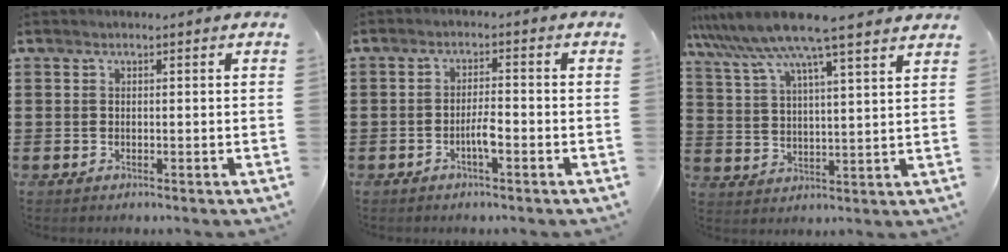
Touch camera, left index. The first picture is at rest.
{"total": 3.2, "force": [-1.4, 0.6, 2.8], "torque": [-0.057, 0.004, -0.029]}
{"total": 9.6, "force": [8.1, -0.5, 5.1], "torque": [-0.125, -0.039, 0.138]}